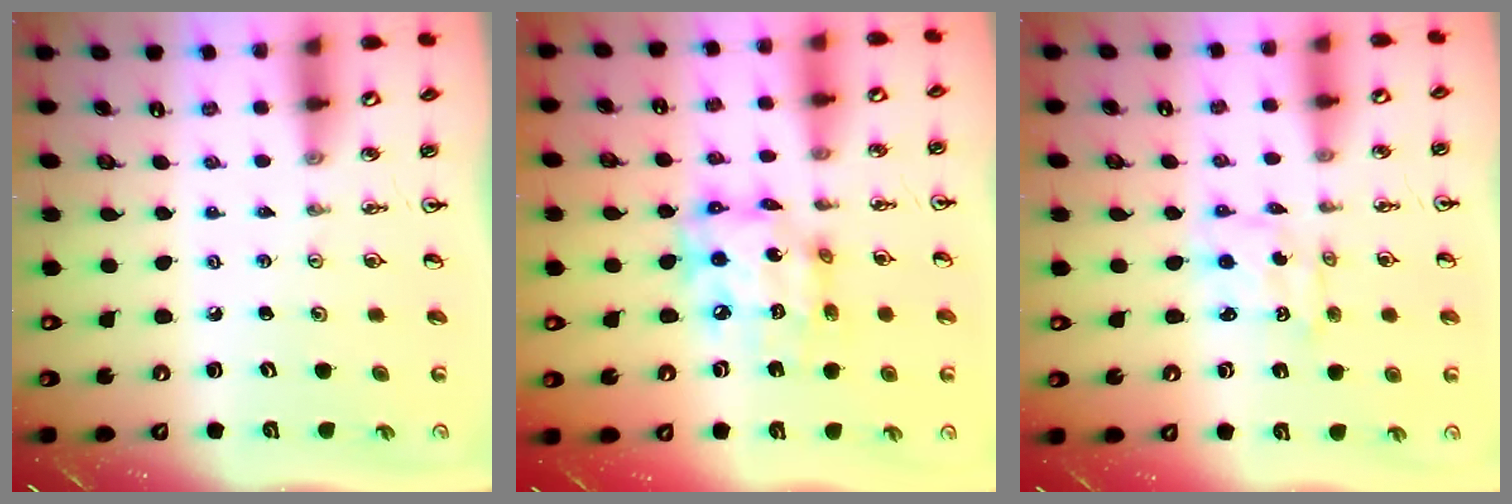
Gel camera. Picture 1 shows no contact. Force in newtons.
{"total": 14.7, "press": 14.6, "slide": 1.8}
{"total": 1.4, "press": 1.4, "slide": 0.2}